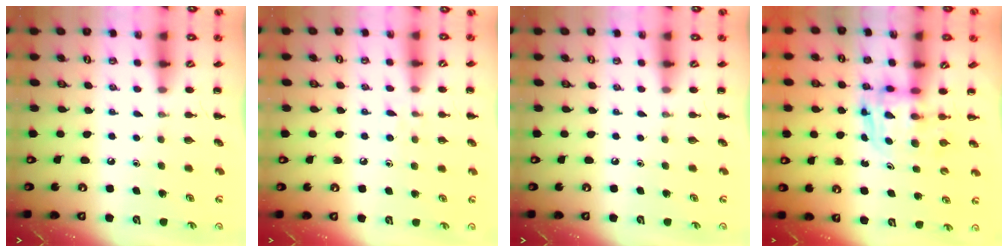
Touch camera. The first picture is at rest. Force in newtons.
{"total": 5.3, "press": 4.9, "slide": 2.0}
{"total": 0.0}
{"total": 2.7, "press": 2.7, "slide": 0.2}